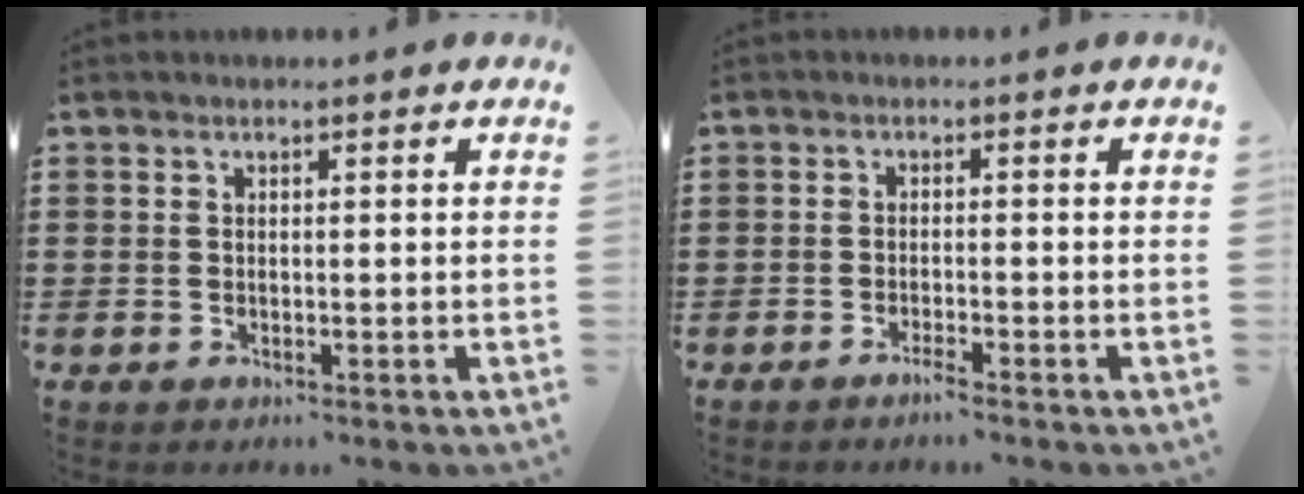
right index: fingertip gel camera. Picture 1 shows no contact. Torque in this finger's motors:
{"motor_torque": [0.00, -0.05, 0.08, 0.01]}